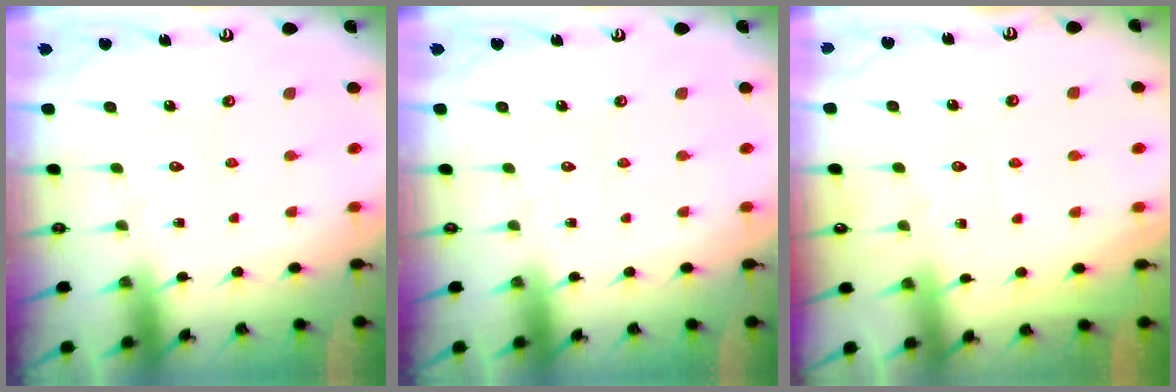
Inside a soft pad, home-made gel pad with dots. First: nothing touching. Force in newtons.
{"total": 0.0}
{"total": 4.4, "press": 4.3, "slide": 0.7}